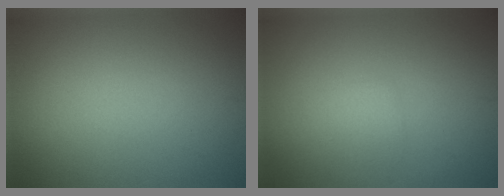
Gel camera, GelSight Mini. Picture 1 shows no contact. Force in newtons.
{"total": 1.1, "press": 1.1, "slide": 0.1}